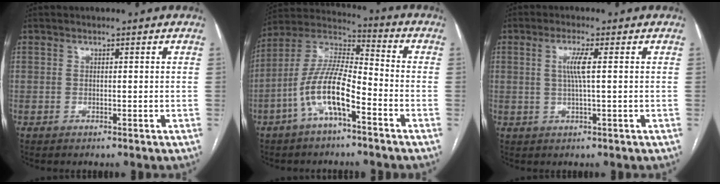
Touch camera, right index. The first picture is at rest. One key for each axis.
{"total": 12.0, "fx": -5.2, "fy": 2.9, "fz": 10.4, "tx": -0.217, "ty": 0.017, "tz": -0.099}
{"total": 3.6, "fx": 0.6, "fy": -0.2, "fz": 3.5, "tx": -0.072, "ty": 0.000, "tz": 0.012}